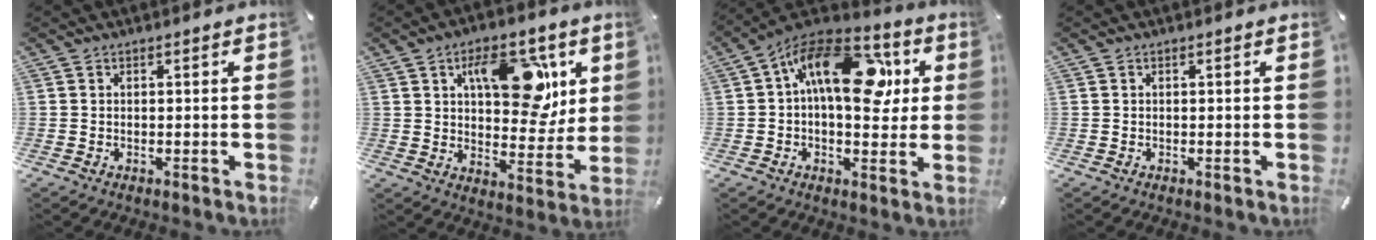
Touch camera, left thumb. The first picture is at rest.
{"total": 16.7, "force": [6.6, 9.3, 12.1], "torque": [-0.160, -0.019, 0.110]}
{"total": 20.6, "force": [4.9, 11.6, 16.2], "torque": [-0.246, -0.007, 0.079]}
{"total": 0.0}